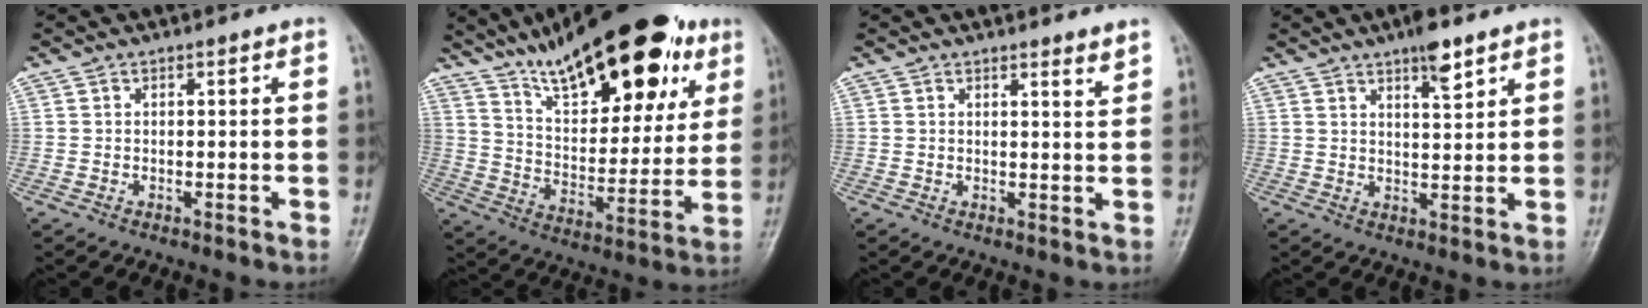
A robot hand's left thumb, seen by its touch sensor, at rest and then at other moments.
{"total": 27.8, "force": [16.8, 10.7, 19.5], "torque": [-0.250, -0.037, 0.264]}
{"total": 1.9, "force": [1.7, 0.0, 1.0], "torque": [-0.011, -0.018, 0.023]}
{"total": 5.5, "force": [3.6, 1.4, 3.8], "torque": [-0.051, -0.020, 0.056]}